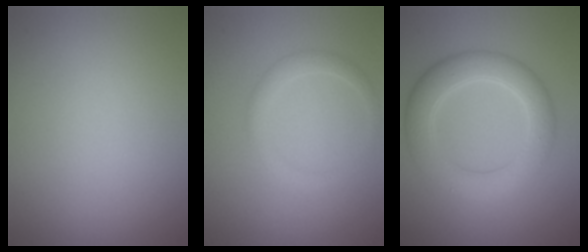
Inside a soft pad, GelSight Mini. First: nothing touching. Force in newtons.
{"total": 1.7, "press": 1.7, "slide": 0.1}
{"total": 5.1, "press": 5.1, "slide": 0.1}